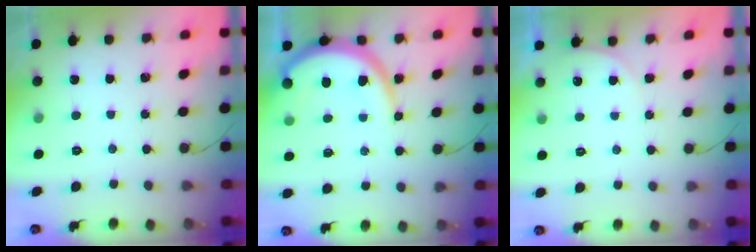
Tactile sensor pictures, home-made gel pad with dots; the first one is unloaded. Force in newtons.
{"total": 10.5, "press": 10.4, "slide": 1.2}
{"total": 3.2, "press": 2.6, "slide": 1.9}